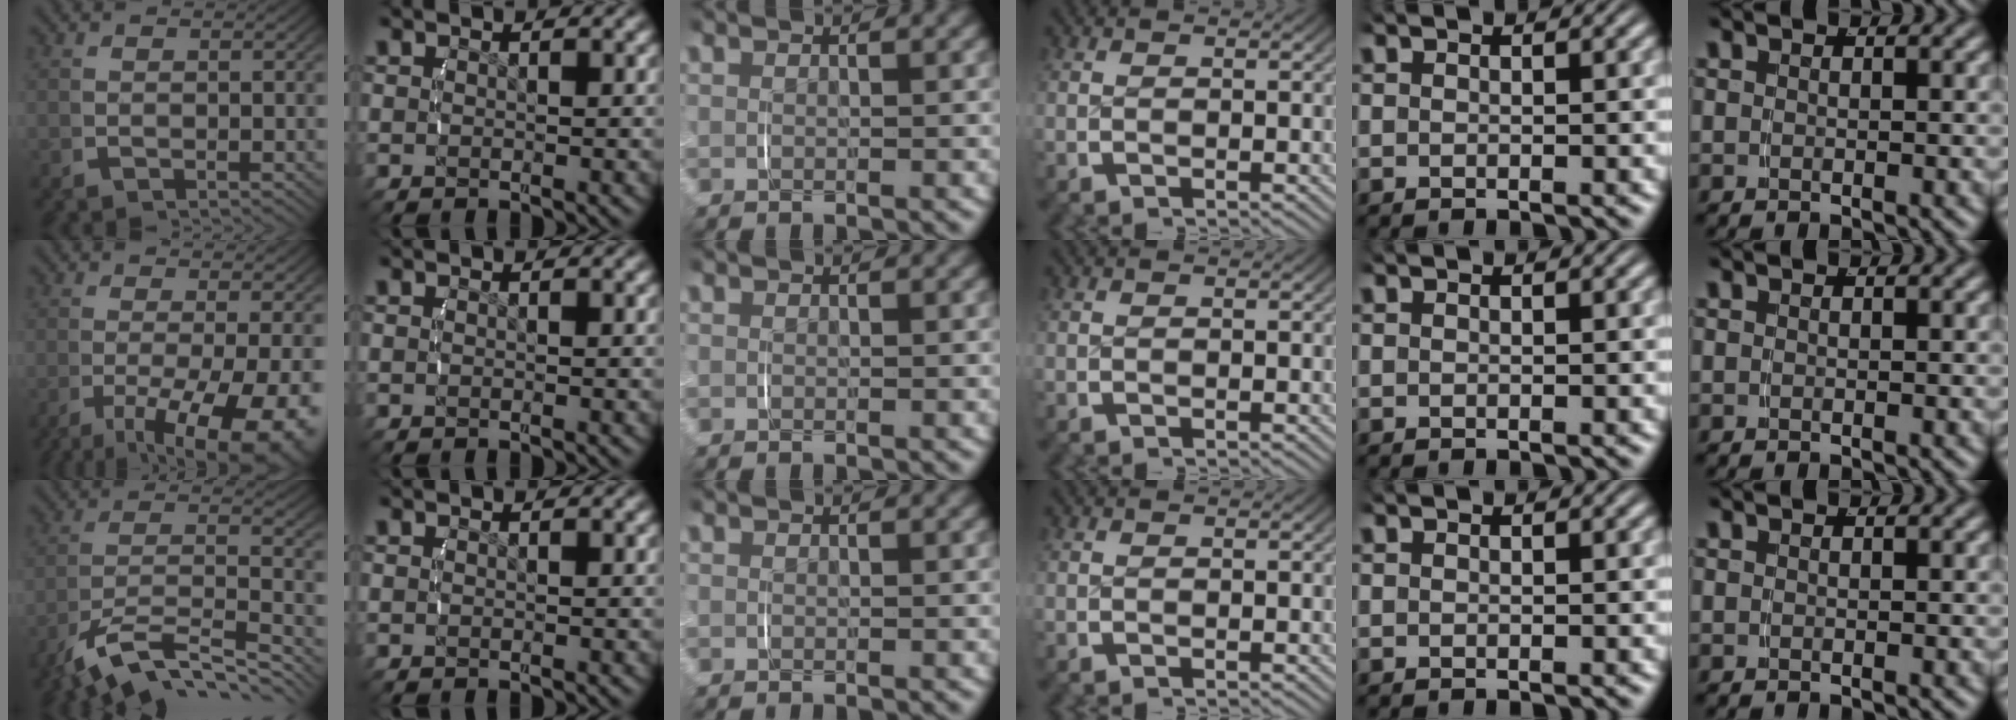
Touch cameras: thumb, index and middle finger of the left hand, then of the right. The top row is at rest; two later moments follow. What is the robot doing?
{"motion": "lift_and_place", "object": "glasses case"}